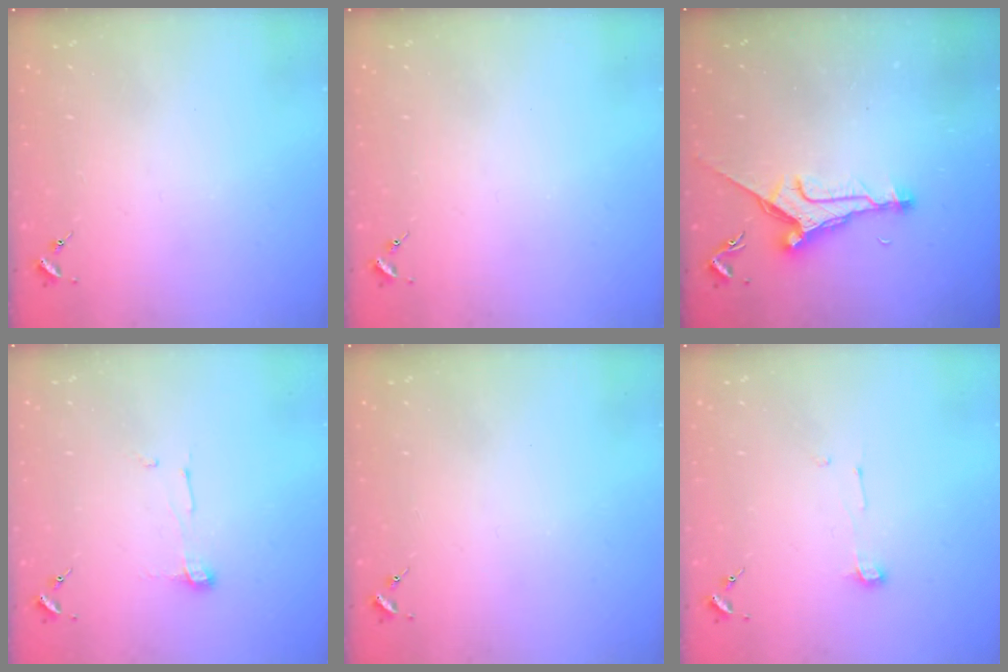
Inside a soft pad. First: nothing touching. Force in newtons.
{"total": 0.0}
{"total": 11.4, "press": 11.3, "slide": 1.0}
{"total": 5.6, "press": 5.6, "slide": 0.3}
{"total": 0.0}
{"total": 4.2, "press": 4.2, "slide": 0.5}